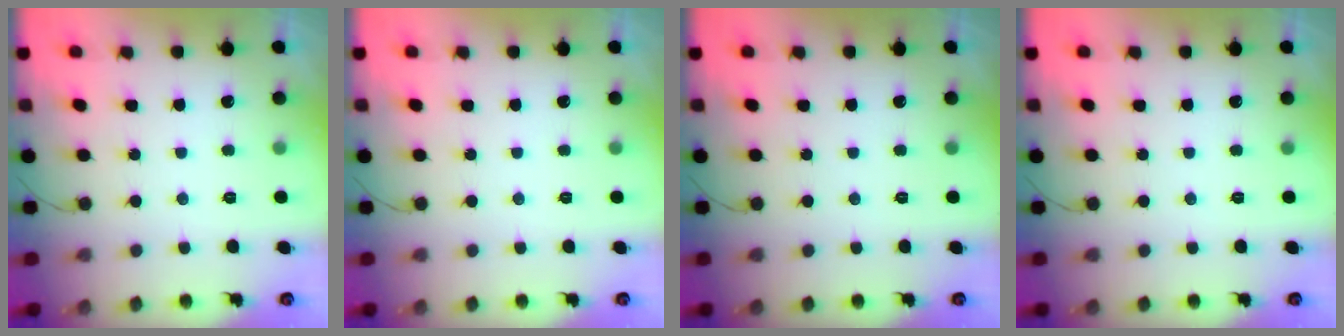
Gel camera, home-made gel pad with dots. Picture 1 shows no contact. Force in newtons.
{"total": 0.0}
{"total": 0.0}
{"total": 0.0}